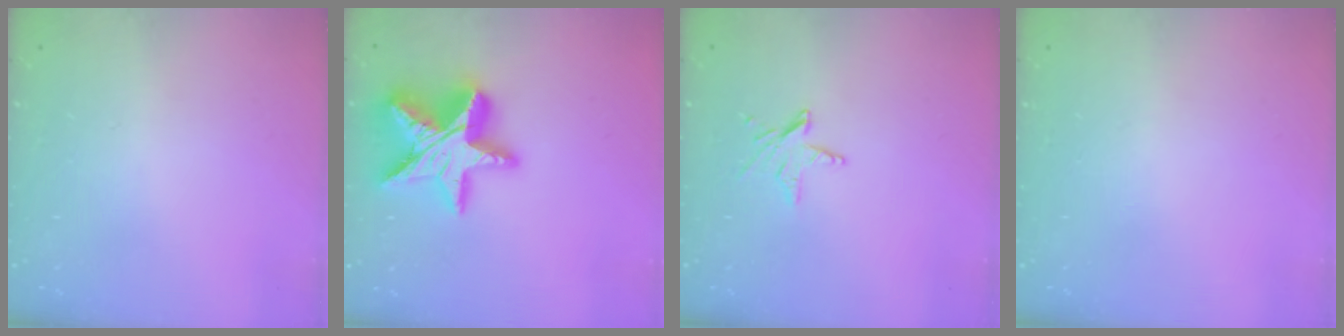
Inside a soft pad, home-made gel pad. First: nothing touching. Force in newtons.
{"total": 21.5, "press": 21.4, "slide": 1.7}
{"total": 5.1, "press": 5.1, "slide": 0.5}
{"total": 0.0}